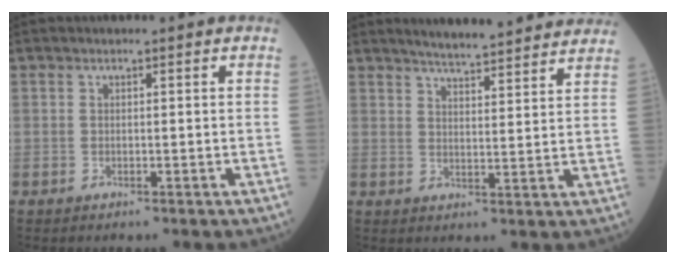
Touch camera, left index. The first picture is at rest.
{"total": 13.9, "force": [12.7, 1.3, 5.4], "torque": [-0.073, 0.007, 0.158]}